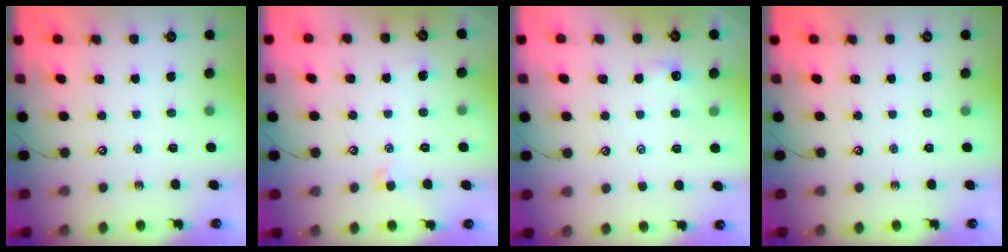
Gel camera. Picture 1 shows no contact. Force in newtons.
{"total": 1.0, "press": 0.9, "slide": 0.6}
{"total": 2.5, "press": 2.4, "slide": 0.4}
{"total": 0.0}